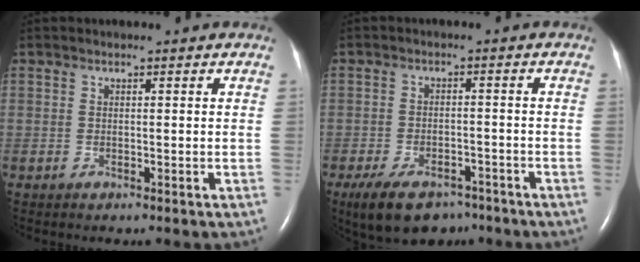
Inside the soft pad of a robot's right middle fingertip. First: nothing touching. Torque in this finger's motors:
{"motor_torque": [0.70, -0.64, 0.21, 0.11]}